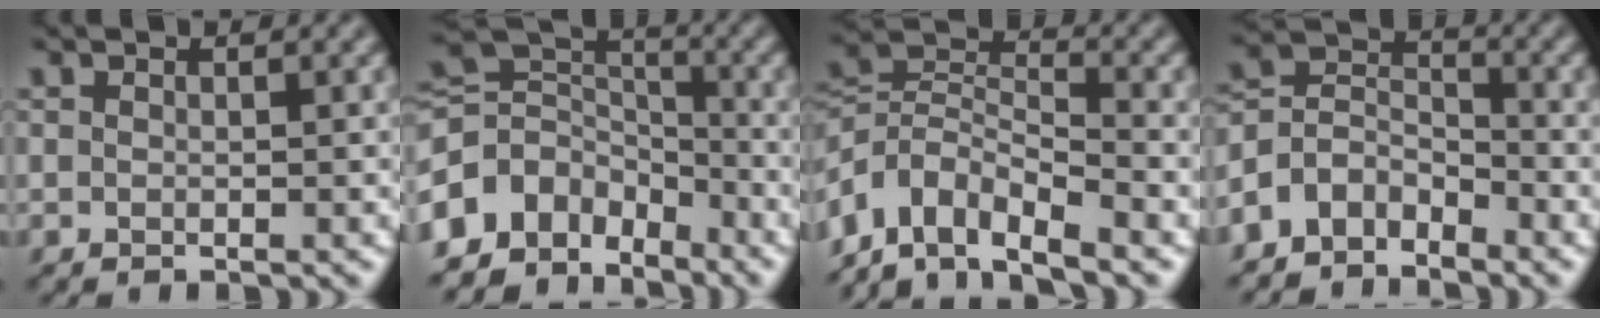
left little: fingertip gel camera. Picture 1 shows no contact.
{"total": 8.4, "force": [-5.2, 5.7, 3.2], "torque": [-0.066, 0.016, -0.116]}
{"total": 7.1, "force": [-5.2, 3.2, 3.8], "torque": [-0.066, 0.006, -0.113]}
{"total": 4.5, "force": [-3.4, 2.5, 1.4], "torque": [-0.029, 0.009, -0.075]}